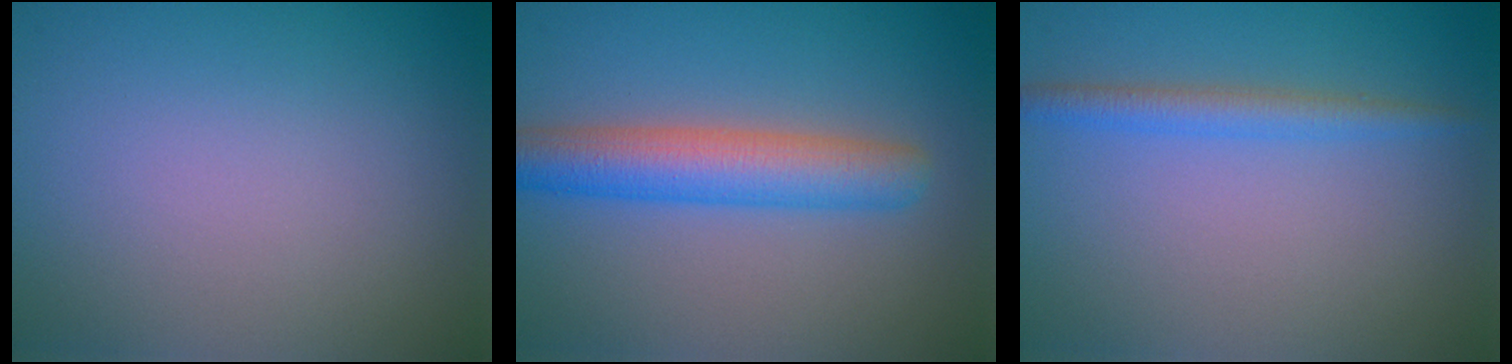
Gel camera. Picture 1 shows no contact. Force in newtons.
{"total": 5.4, "press": 5.4, "slide": 0.2}
{"total": 2.1, "press": 2.1, "slide": 0.2}